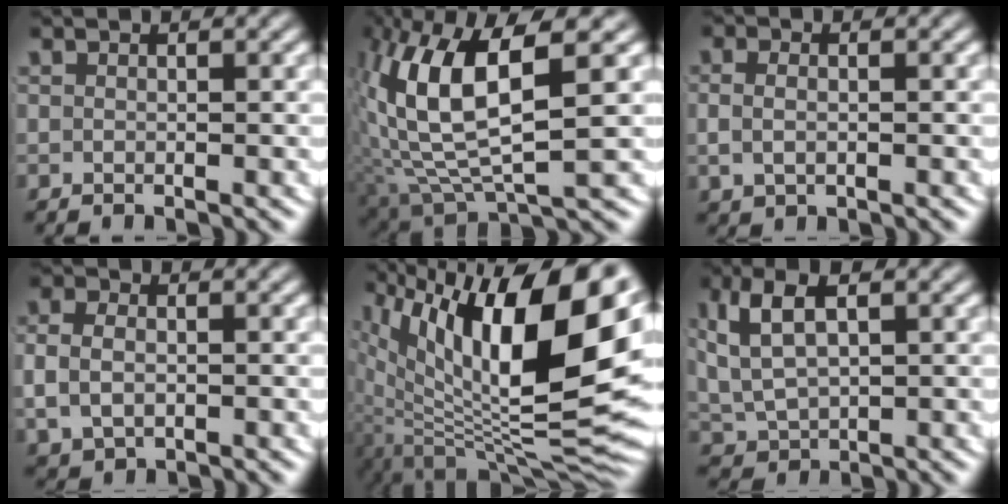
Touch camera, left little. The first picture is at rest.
{"total": 12.6, "force": [1.4, 6.7, 10.6], "torque": [-0.215, -0.016, 0.035]}
{"total": 1.9, "force": [-0.2, 1.1, 1.5], "torque": [-0.036, -0.005, 0.005]}
{"total": 3.5, "force": [-0.4, 2.7, 2.2], "torque": [-0.060, -0.009, 0.004]}
{"total": 16.6, "force": [1.4, 7.3, 14.9], "torque": [-0.221, -0.022, 0.044]}
{"total": 6.0, "force": [1.2, 4.3, 4.1], "torque": [-0.103, -0.011, 0.035]}